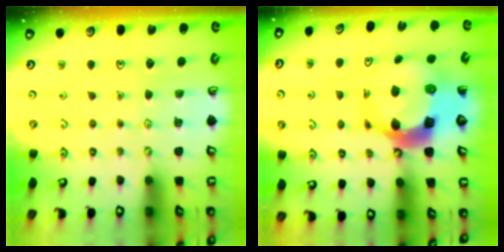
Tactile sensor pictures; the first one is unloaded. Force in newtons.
{"total": 10.1, "press": 10.0, "slide": 1.5}